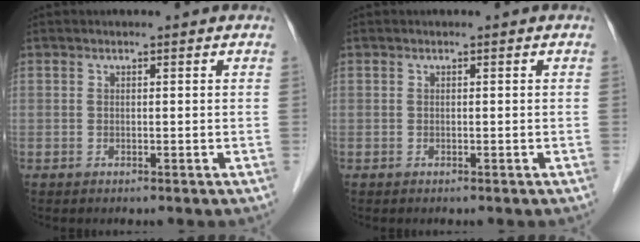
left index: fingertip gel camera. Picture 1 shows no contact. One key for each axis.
{"total": 0.0}